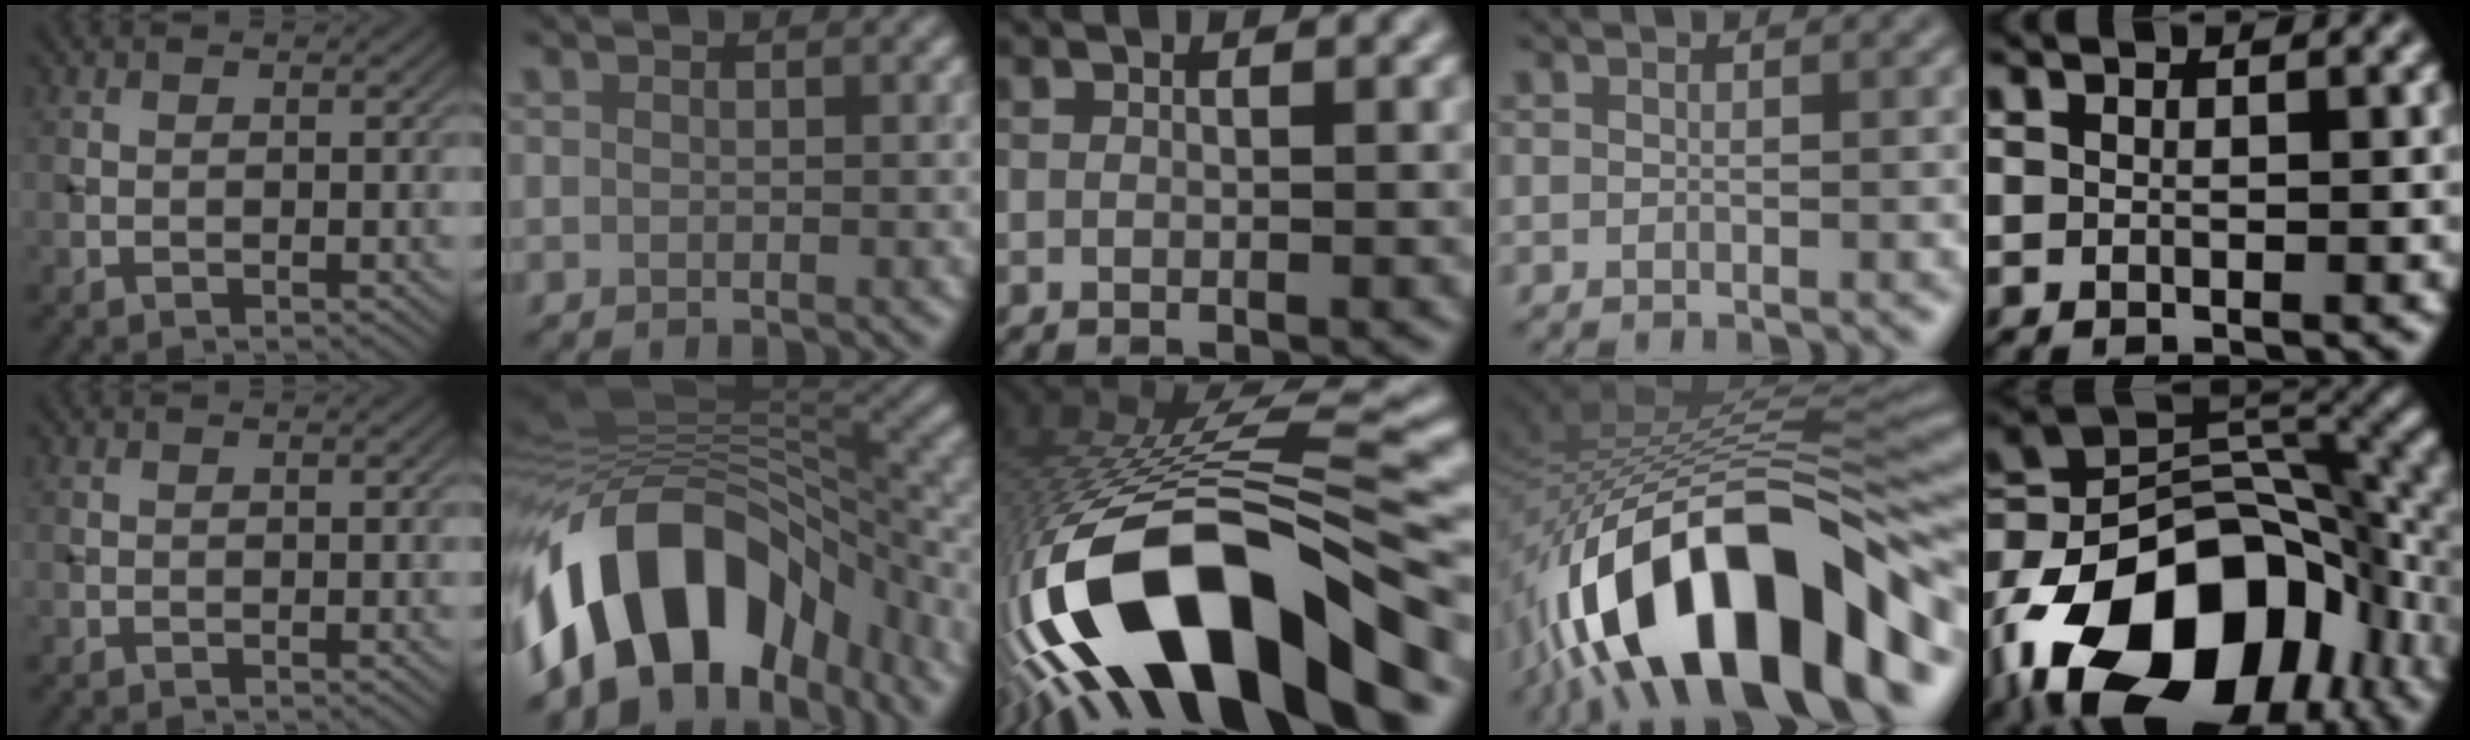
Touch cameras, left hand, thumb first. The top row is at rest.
{"index": {"total": 14.2, "force": [-7.0, 8.6, 8.9], "torque": [-0.144, 0.023, -0.121]}, "middle": {"total": 16.7, "force": [-7.8, 6.0, 13.5], "torque": [-0.254, 0.002, -0.117]}, "ring": {"total": 16.5, "force": [-8.2, 6.6, 12.7], "torque": [-0.209, 0.021, -0.135]}, "little": {"total": 18.5, "force": [-8.9, 11.5, 11.4], "torque": [-0.214, -0.015, -0.152]}}